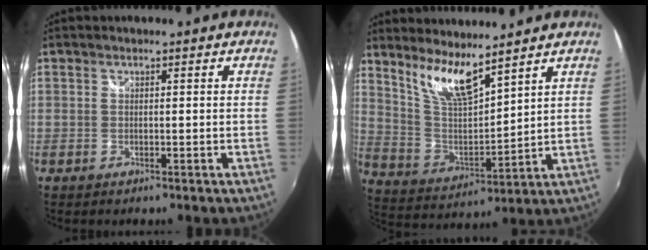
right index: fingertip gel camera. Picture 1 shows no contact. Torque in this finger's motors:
{"motor_torque": [0.03, 0.40, 0.19, 0.05]}